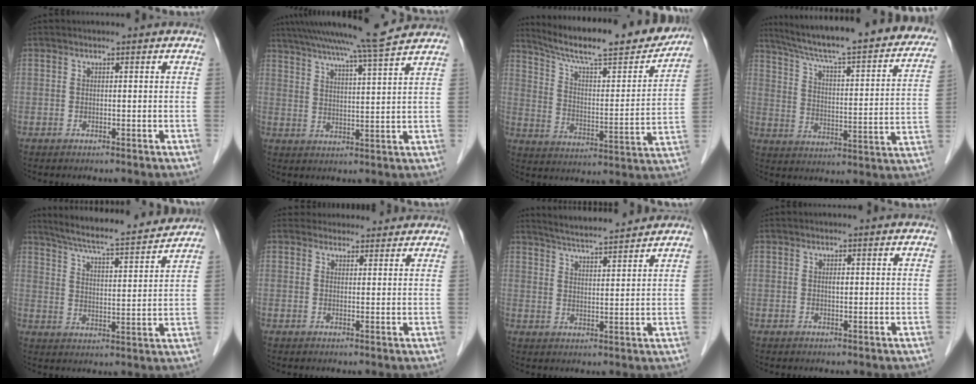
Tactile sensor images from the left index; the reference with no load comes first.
{"total": 14.3, "force": [12.7, -1.1, 6.6], "torque": [-0.117, 0.007, 0.181]}
{"total": 22.6, "force": [20.1, 2.3, 10.0], "torque": [-0.163, -0.028, 0.290]}
{"total": 31.0, "force": [26.4, 4.1, 15.7], "torque": [-0.241, -0.042, 0.340]}
{"total": 15.7, "force": [14.5, 0.3, 5.9], "torque": [-0.102, -0.002, 0.211]}
{"total": 6.1, "force": [5.7, 2.2, 0.2], "torque": [0.011, 0.017, 0.062]}
{"total": 10.0, "force": [9.5, 0.3, 3.4], "torque": [-0.064, 0.017, 0.145]}
{"total": 0.6, "force": [0.2, 0.2, 0.6], "torque": [-0.013, -0.002, 0.003]}